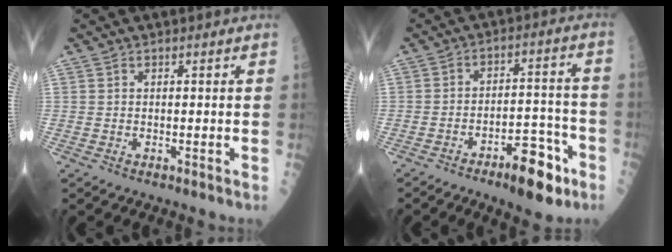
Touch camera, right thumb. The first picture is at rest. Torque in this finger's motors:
{"motor_torque": [2.61, 2.40, 0.92, -0.52, 0.03]}